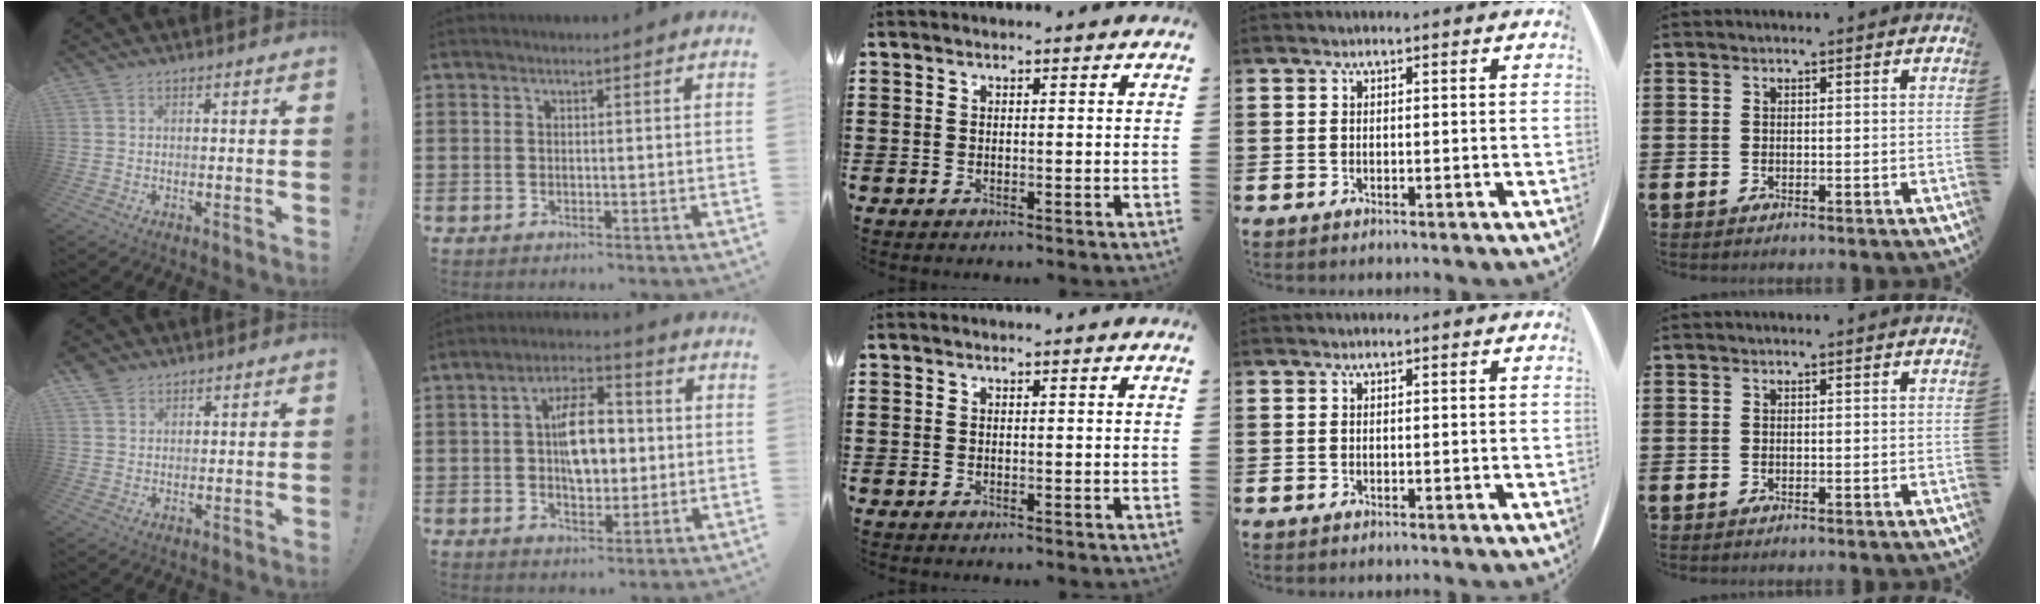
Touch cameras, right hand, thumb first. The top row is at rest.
{"thumb": {"total": 3.2, "force": [2.4, 1.9, 0.7], "torque": [-0.010, -0.012, 0.046]}, "index": {"total": 8.5, "force": [0.7, 4.2, 7.4], "torque": [-0.134, 0.006, 0.007]}}